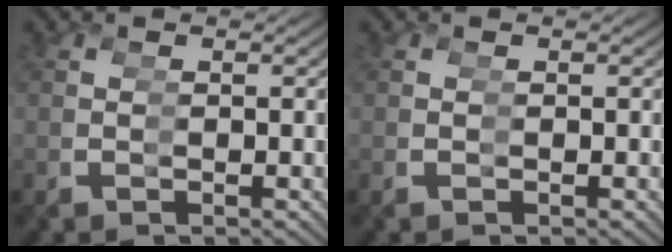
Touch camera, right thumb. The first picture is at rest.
{"total": 0.0}